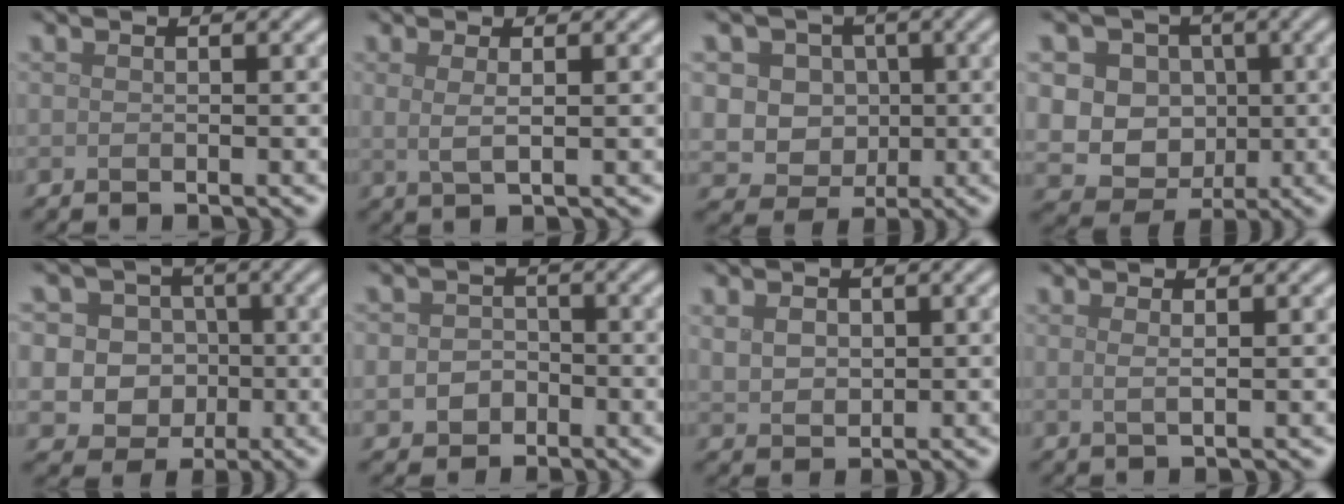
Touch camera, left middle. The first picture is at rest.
{"total": 1.9, "force": [0.6, 0.6, 1.8], "torque": [-0.032, -0.003, 0.007]}
{"total": 7.1, "force": [1.7, 6.2, 3.0], "torque": [-0.044, 0.020, 0.014]}
{"total": 11.5, "force": [1.6, 10.4, 4.6], "torque": [-0.099, 0.025, 0.017]}
{"total": 7.8, "force": [0.9, 7.1, 3.1], "torque": [-0.053, 0.029, -0.010]}
{"total": 2.7, "force": [-0.8, 2.3, 1.1], "torque": [0.000, -0.001, -0.019]}
{"total": 2.4, "force": [0.6, 1.9, 1.4], "torque": [-0.034, -0.002, 0.015]}
{"total": 1.2, "force": [0.4, 0.4, 1.1], "torque": [-0.014, 0.001, 0.003]}